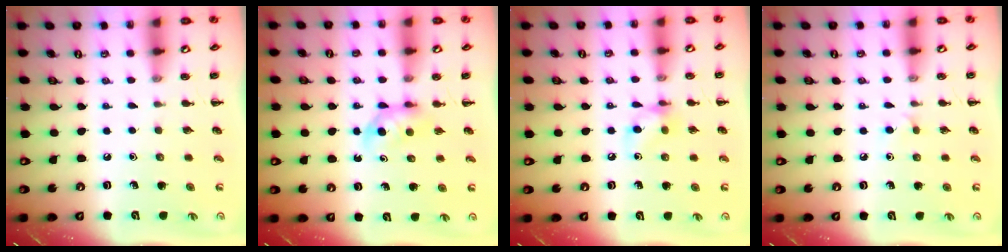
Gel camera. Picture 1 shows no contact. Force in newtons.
{"total": 3.8, "press": 3.5, "slide": 1.4}
{"total": 7.7, "press": 7.6, "slide": 1.0}
{"total": 3.9, "press": 3.7, "slide": 1.3}